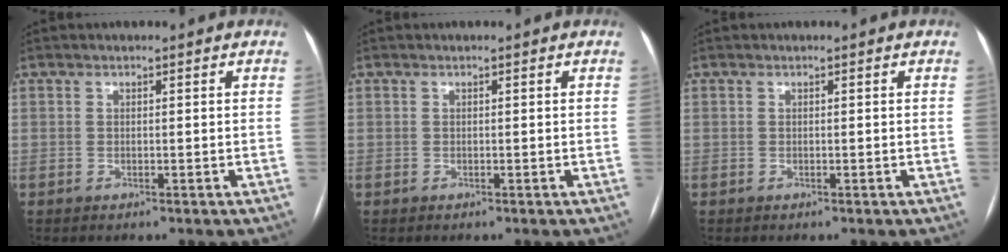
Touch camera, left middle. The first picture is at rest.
{"total": 0.0}
{"total": 0.0}